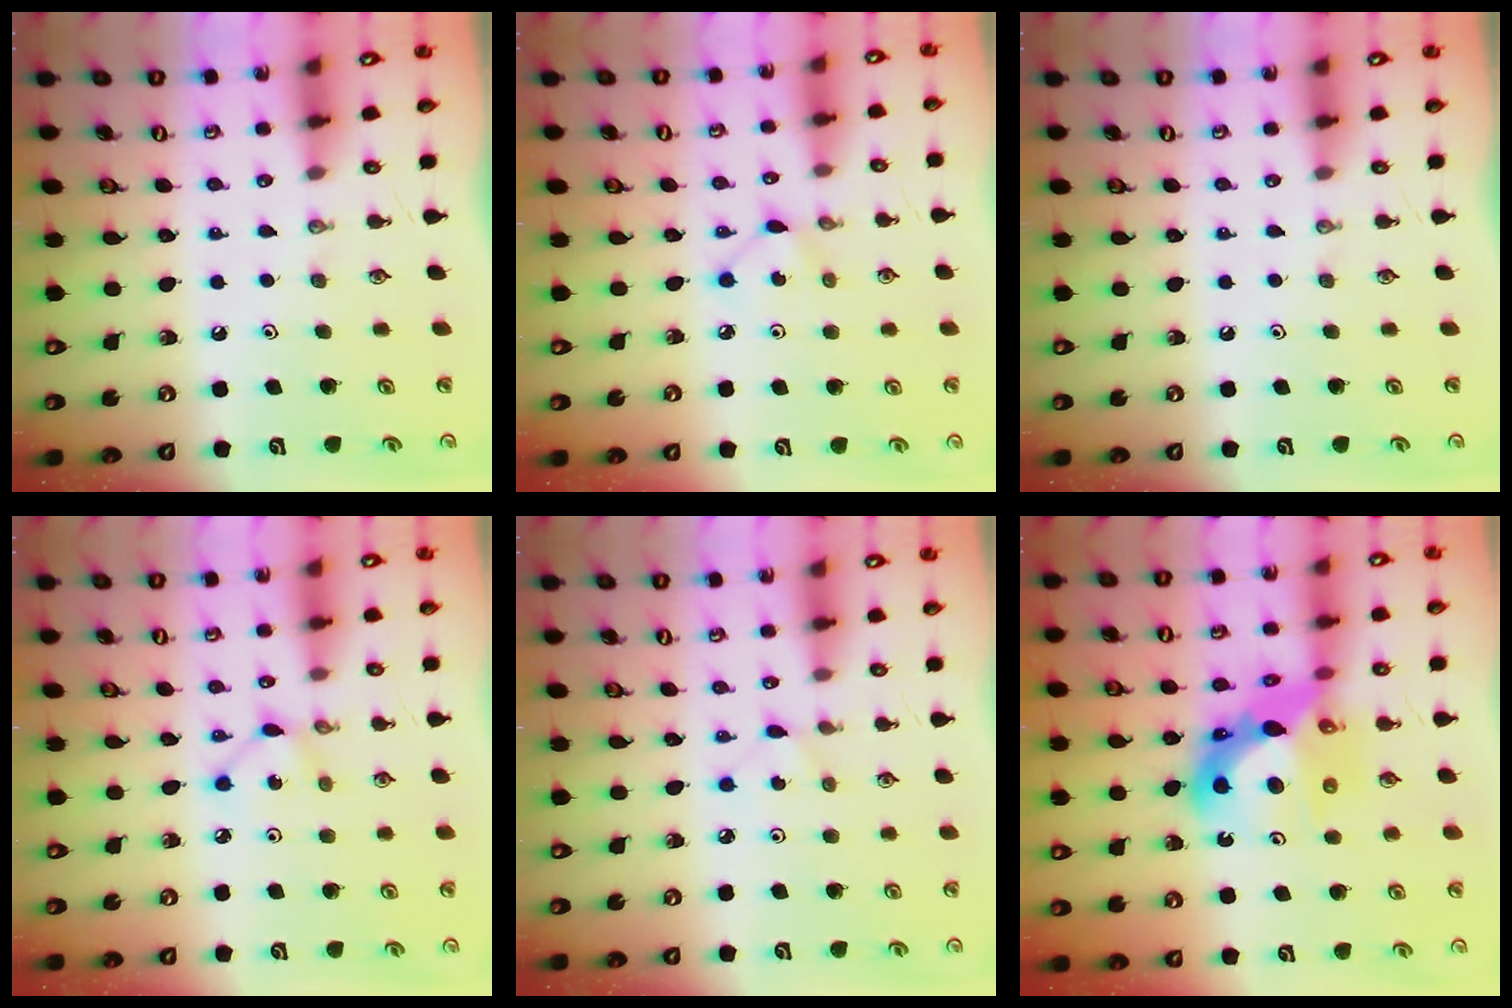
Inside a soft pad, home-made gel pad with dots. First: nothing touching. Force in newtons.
{"total": 5.4, "press": 5.3, "slide": 0.5}
{"total": 0.0}
{"total": 2.1, "press": 2.1, "slide": 0.1}
{"total": 1.9, "press": 1.9, "slide": 0.3}
{"total": 14.5, "press": 14.4, "slide": 1.7}